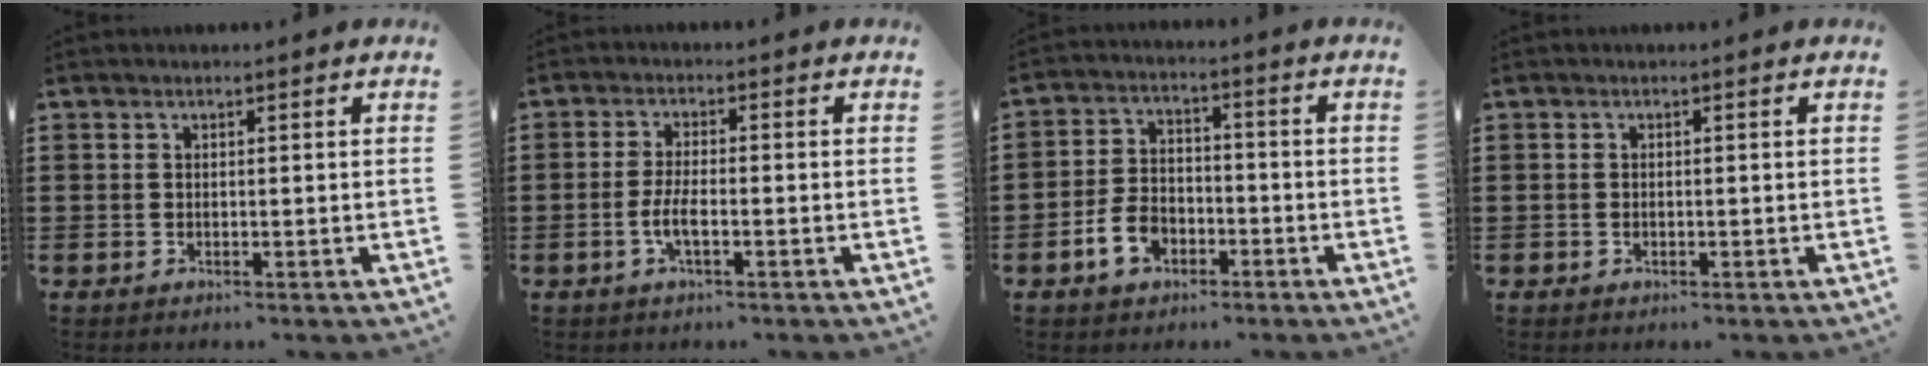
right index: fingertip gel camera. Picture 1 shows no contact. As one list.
[{"total": 3.5, "force": [-1.2, 0.9, 3.1], "torque": [-0.068, -0.002, -0.027]}, {"total": 5.9, "force": [-3.0, 4.1, 3.1], "torque": [-0.082, 0.005, -0.063]}, {"total": 0.6, "force": [-0.3, 0.5, 0.2], "torque": [-0.004, 0.002, -0.007]}]